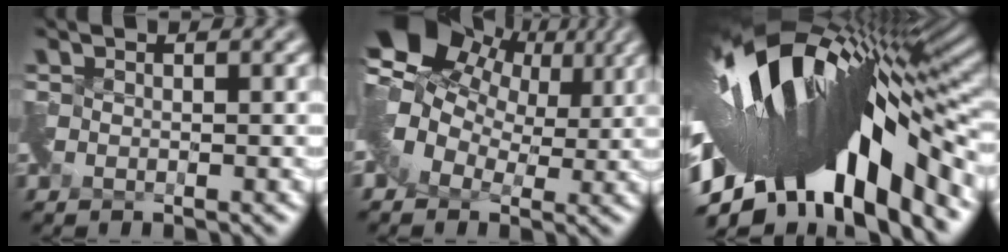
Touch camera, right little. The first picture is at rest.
{"total": 8.5, "force": [3.7, 5.9, 4.9], "torque": [-0.092, 0.016, 0.056]}
{"total": 16.8, "force": [-3.4, 6.4, 15.2], "torque": [-0.268, 0.015, -0.062]}